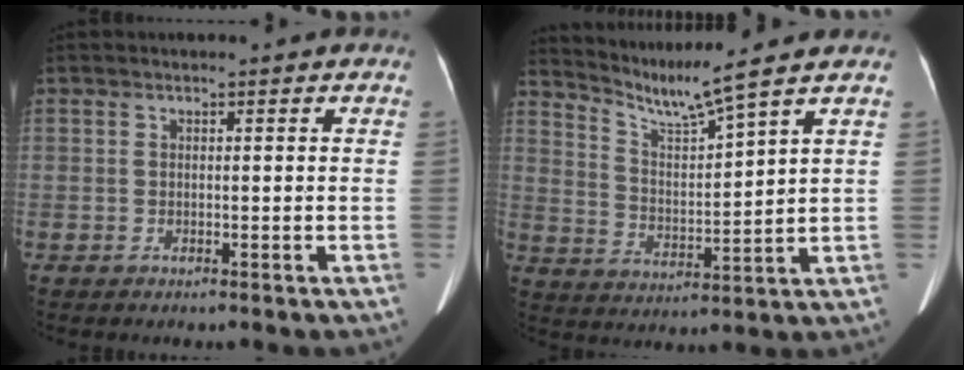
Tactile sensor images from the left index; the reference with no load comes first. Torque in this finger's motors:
{"motor_torque": [-0.09, -0.71, -0.03, 0.00]}